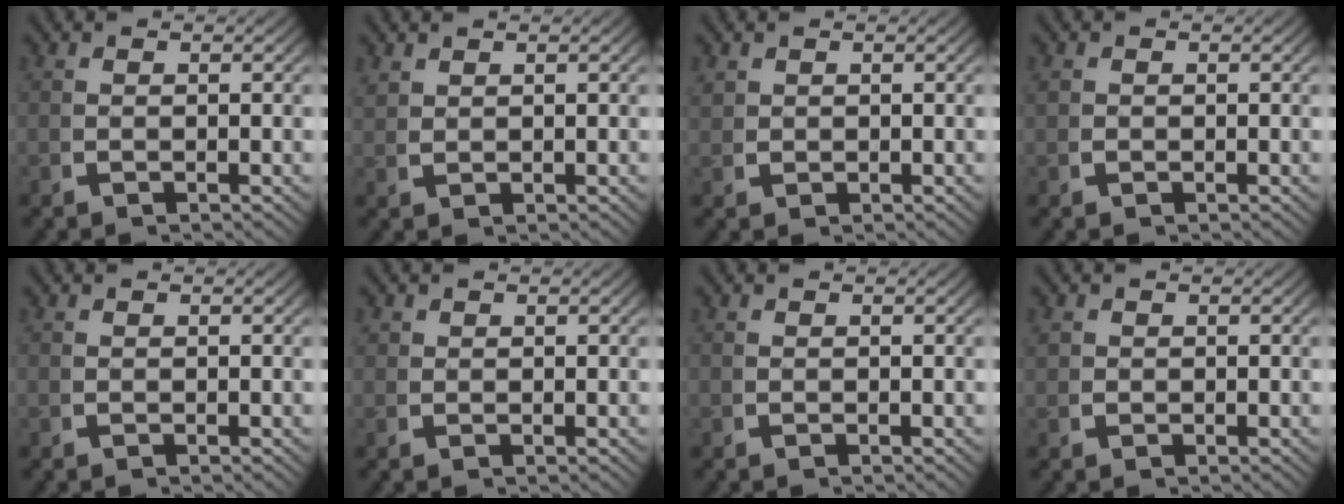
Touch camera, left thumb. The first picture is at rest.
{"total": 1.3, "force": [1.2, 0.4, 0.3], "torque": [-0.006, 0.004, 0.030]}
{"total": 1.6, "force": [0.7, 1.3, 0.6], "torque": [-0.016, -0.002, 0.017]}
{"total": 0.9, "force": [0.1, 0.8, 0.3], "torque": [-0.016, -0.005, 0.004]}
{"total": 0.0}
{"total": 1.1, "force": [0.5, 0.9, 0.3], "torque": [-0.010, -0.006, 0.012]}
{"total": 0.0}
{"total": 1.3, "force": [0.2, 1.2, 0.5], "torque": [-0.018, -0.005, 0.007]}